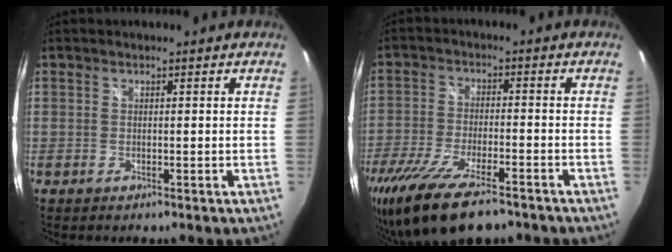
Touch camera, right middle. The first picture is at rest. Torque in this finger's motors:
{"motor_torque": [1.37, -0.77, 0.29, 0.21]}